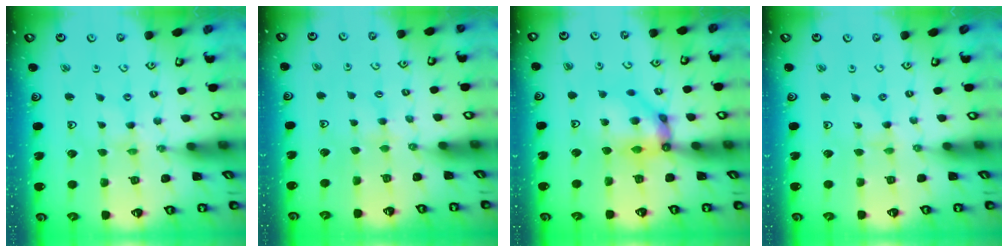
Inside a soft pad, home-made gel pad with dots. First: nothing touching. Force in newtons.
{"total": 2.4, "press": 2.4, "slide": 0.3}
{"total": 10.5, "press": 10.5, "slide": 1.1}
{"total": 0.0}